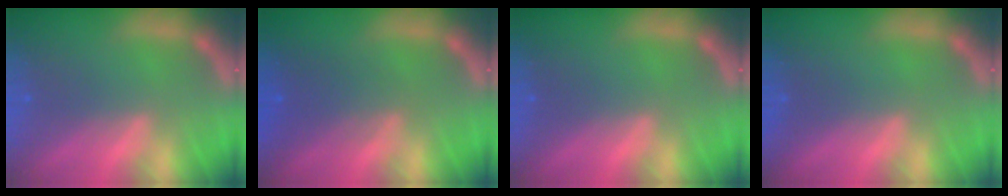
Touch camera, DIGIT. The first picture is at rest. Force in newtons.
{"total": 3.6}
{"total": 0.0}
{"total": 0.0}